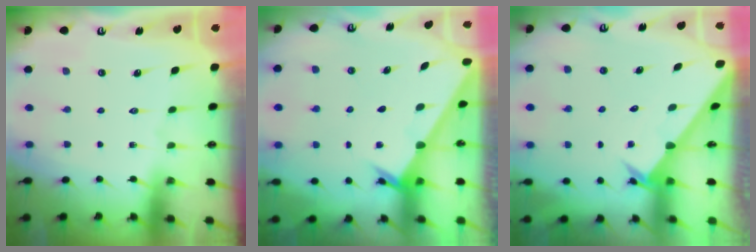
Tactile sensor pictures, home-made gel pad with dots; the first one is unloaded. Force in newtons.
{"total": 2.4, "press": 2.4, "slide": 0.2}
{"total": 2.6, "press": 2.6, "slide": 0.2}